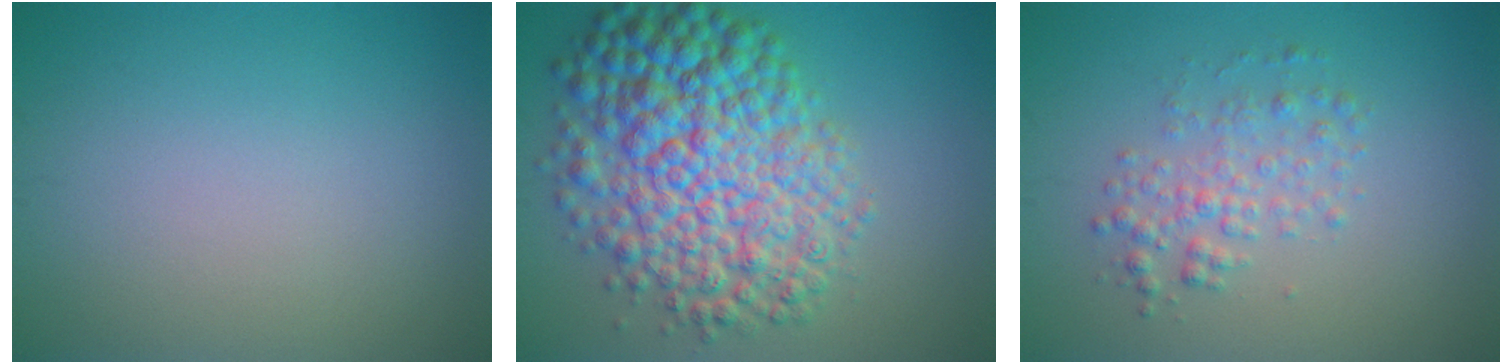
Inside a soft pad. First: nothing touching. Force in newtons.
{"total": 10.8, "press": 10.8, "slide": 0.2}
{"total": 2.5, "press": 2.5, "slide": 0.0}